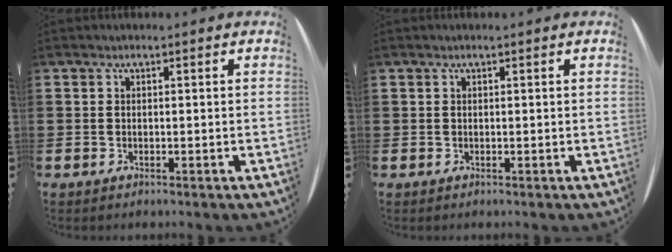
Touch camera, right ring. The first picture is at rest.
{"total": 0.0}